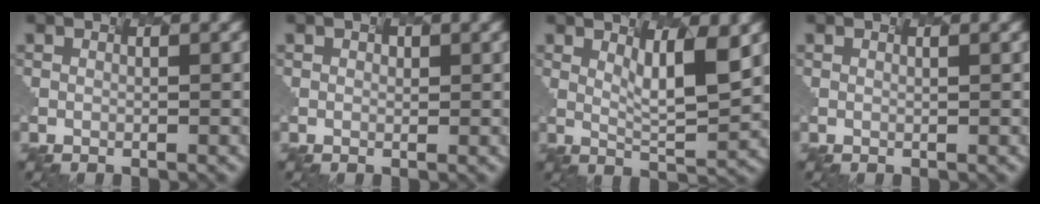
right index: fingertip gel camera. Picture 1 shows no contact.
{"total": 1.3, "force": [-0.3, -0.9, -0.9], "torque": [-0.005, -0.007, 0.023]}
{"total": 2.6, "force": [1.2, -0.3, 2.3], "torque": [-0.074, -0.021, 0.051]}
{"total": 0.0}